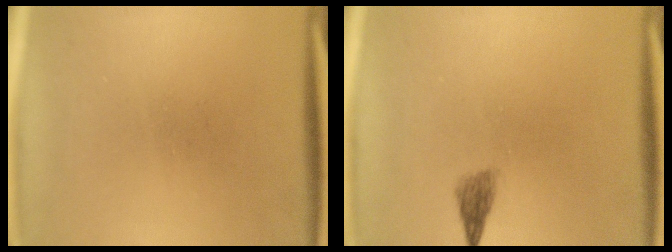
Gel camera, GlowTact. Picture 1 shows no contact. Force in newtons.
{"total": 1.8}